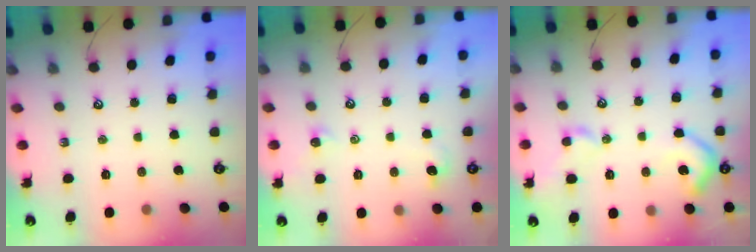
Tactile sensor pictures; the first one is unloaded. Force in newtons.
{"total": 2.0, "press": 1.9, "slide": 0.5}
{"total": 8.5, "press": 8.4, "slide": 1.3}